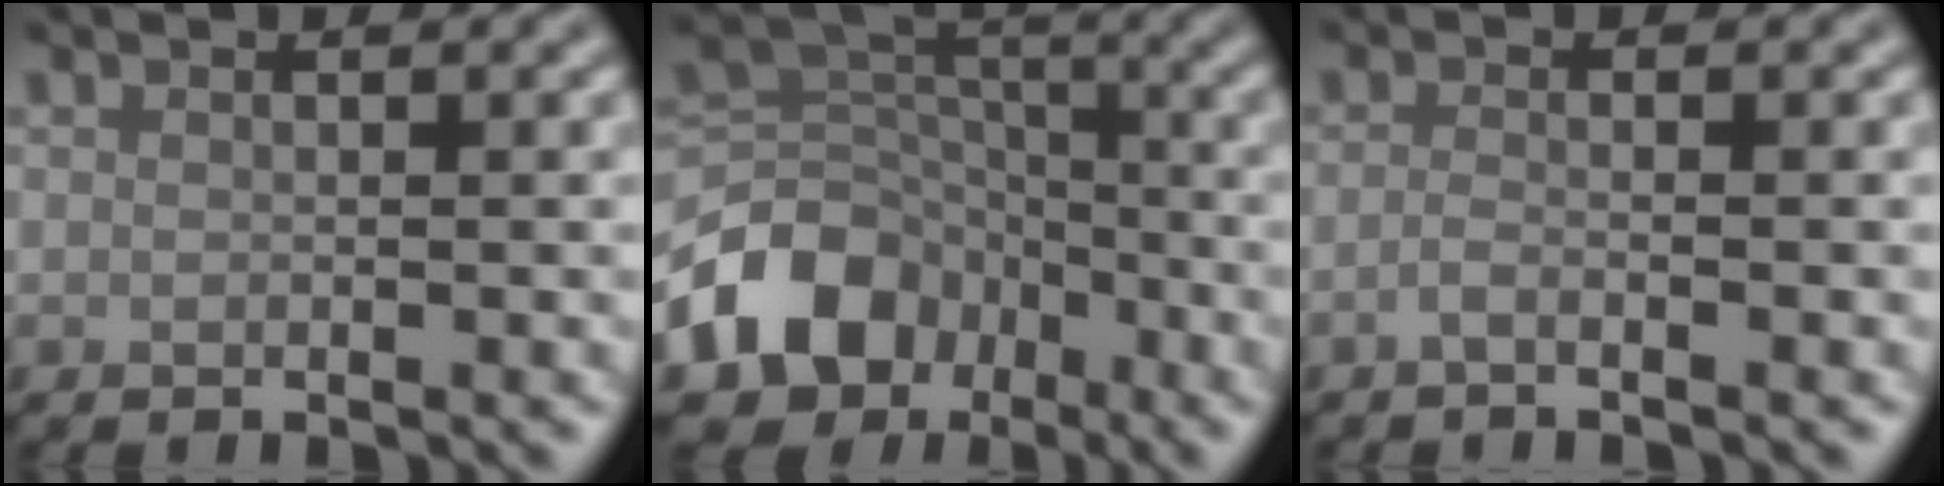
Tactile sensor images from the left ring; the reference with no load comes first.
{"total": 8.7, "force": [-4.7, 6.5, 3.6], "torque": [-0.063, 0.000, -0.098]}
{"total": 1.0, "force": [-0.7, 0.2, 0.7], "torque": [-0.015, 0.000, -0.019]}